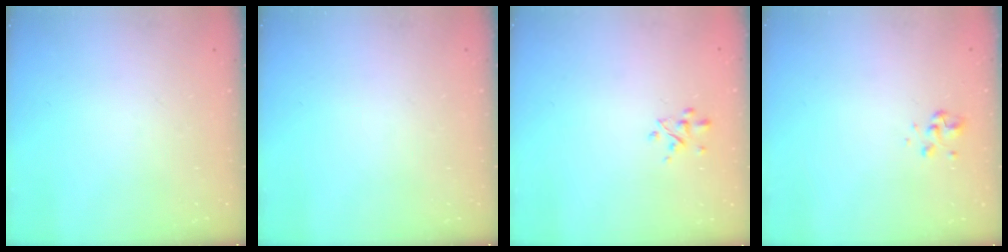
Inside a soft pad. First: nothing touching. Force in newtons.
{"total": 0.0}
{"total": 2.3, "press": 2.3, "slide": 0.6}
{"total": 2.9, "press": 2.8, "slide": 0.9}